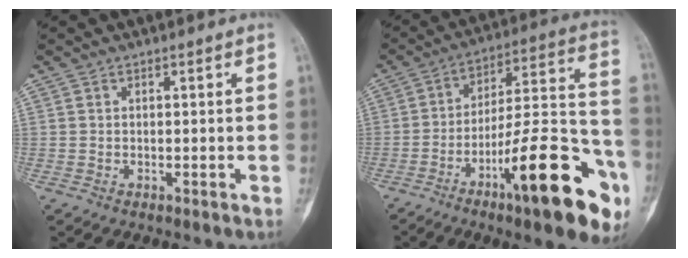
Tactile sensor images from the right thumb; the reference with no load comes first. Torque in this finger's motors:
{"motor_torque": [0.47, 1.24, 1.84, -0.93, 0.20]}